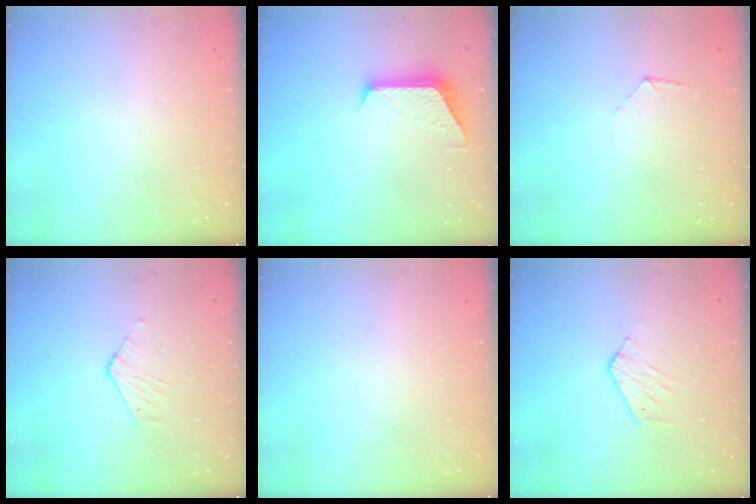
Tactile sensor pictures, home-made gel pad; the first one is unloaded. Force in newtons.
{"total": 10.2, "press": 10.2, "slide": 0.7}
{"total": 5.1, "press": 5.1, "slide": 0.4}
{"total": 3.6, "press": 3.6, "slide": 0.4}
{"total": 0.0}
{"total": 5.7, "press": 5.7, "slide": 0.6}